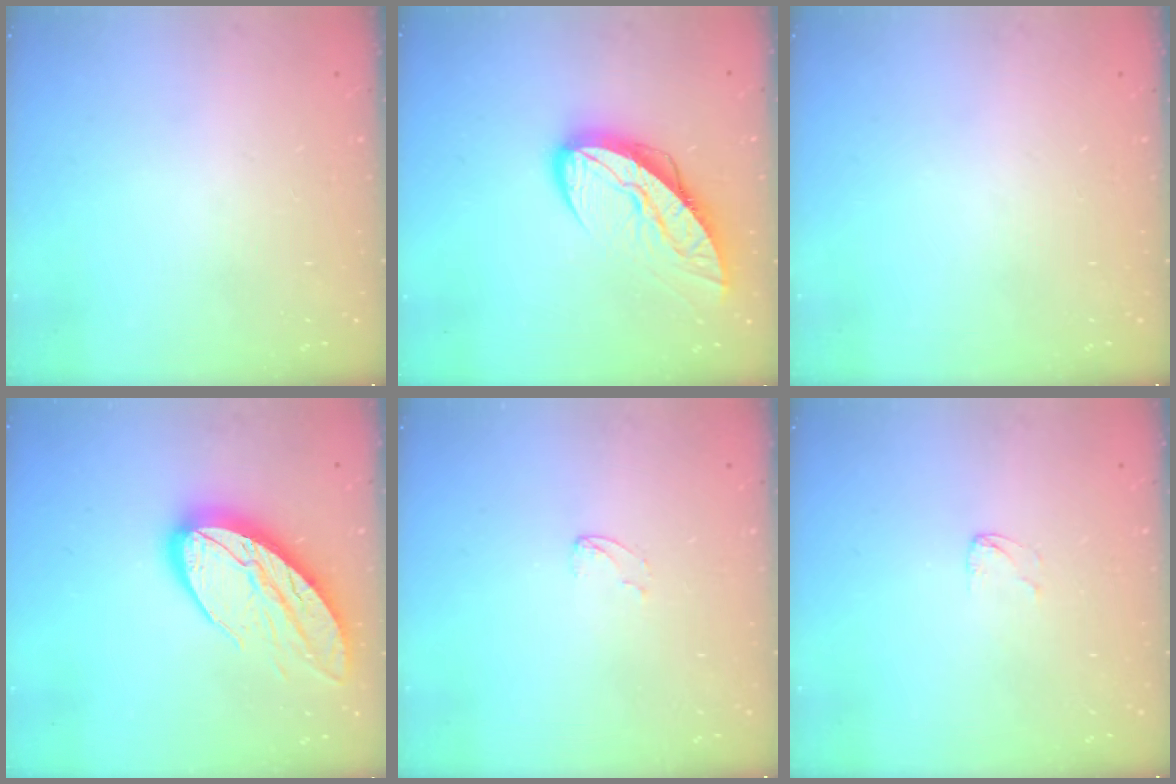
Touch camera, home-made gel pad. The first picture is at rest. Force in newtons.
{"total": 11.4, "press": 11.4, "slide": 0.7}
{"total": 0.0}
{"total": 14.3, "press": 14.2, "slide": 1.1}
{"total": 2.4, "press": 2.4, "slide": 0.2}
{"total": 2.9, "press": 2.9, "slide": 0.2}